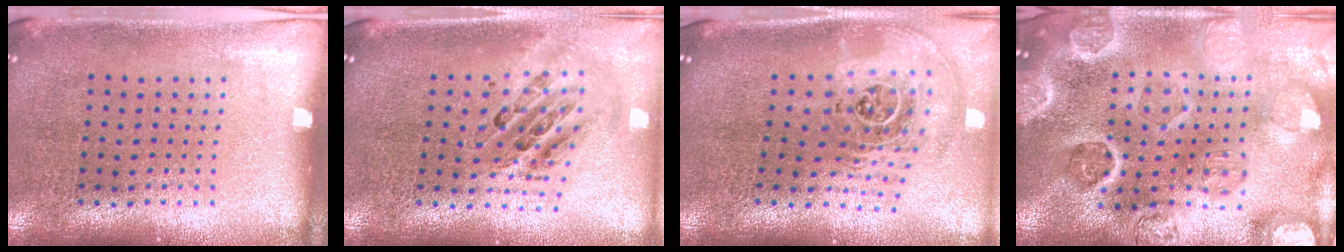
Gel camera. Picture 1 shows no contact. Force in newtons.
{"total": 1.1, "press": 1.0, "slide": 0.4}
{"total": 2.8, "press": 1.9, "slide": 2.0}
{"total": 5.4, "press": 4.6, "slide": 2.8}